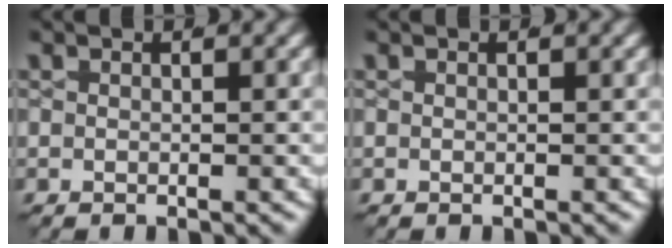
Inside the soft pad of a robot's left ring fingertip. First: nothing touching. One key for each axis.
{"total": 0.0}